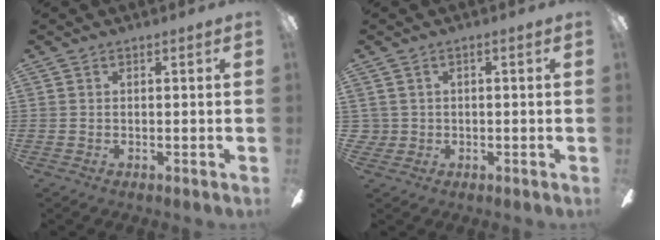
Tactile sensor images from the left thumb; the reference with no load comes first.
{"total": 1.9, "force": [-0.3, 1.9, 0.3], "torque": [-0.006, 0.000, -0.007]}